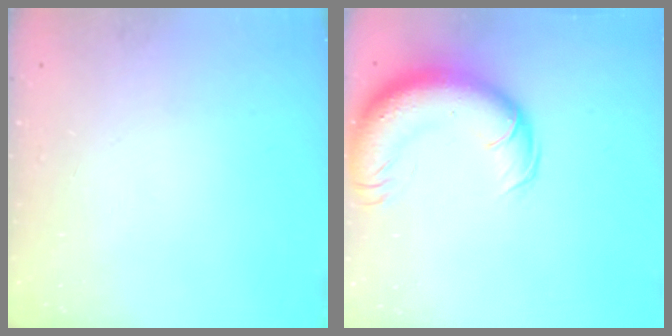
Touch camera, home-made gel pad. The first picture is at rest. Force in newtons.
{"total": 20.1, "press": 19.5, "slide": 4.6}